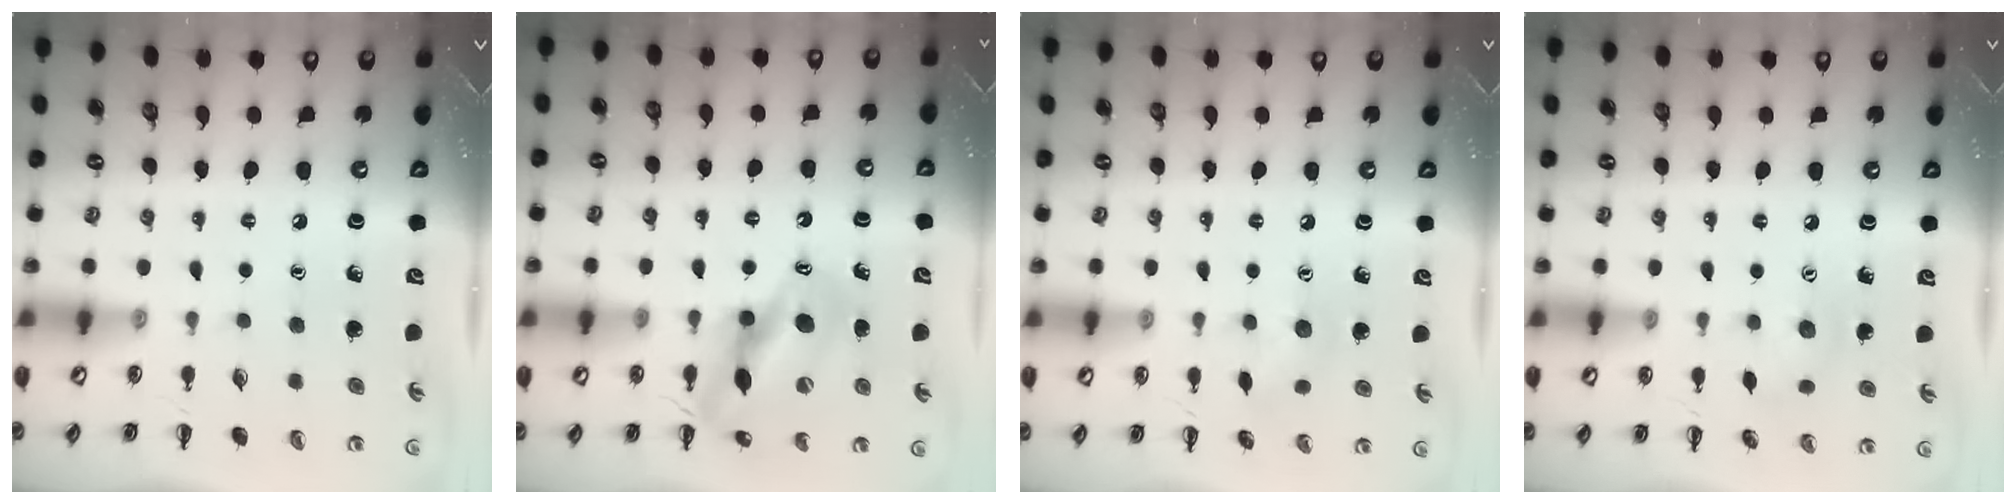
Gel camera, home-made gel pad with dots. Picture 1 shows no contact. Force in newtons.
{"total": 12.8, "press": 12.2, "slide": 3.8}
{"total": 6.5, "press": 6.4, "slide": 1.1}
{"total": 5.1, "press": 5.1, "slide": 0.9}